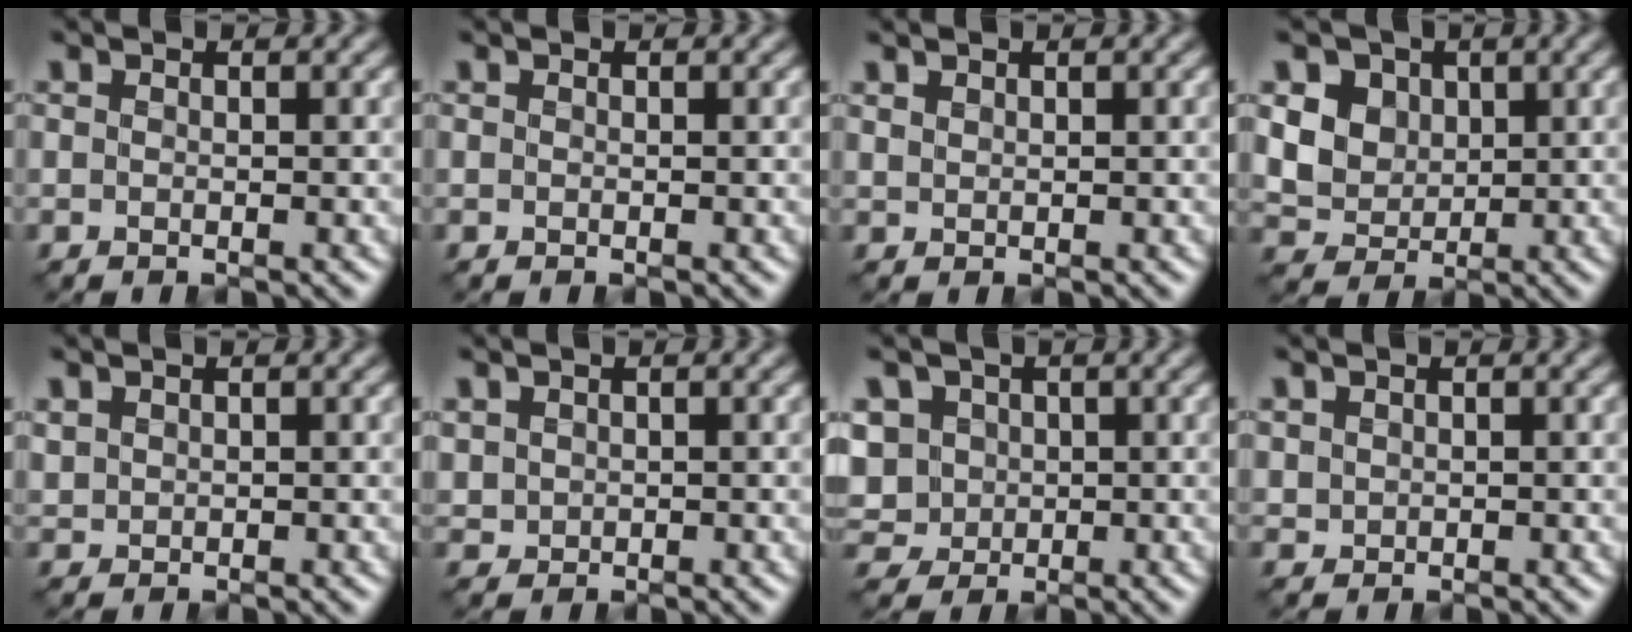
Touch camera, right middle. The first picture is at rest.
{"total": 0.0}
{"total": 0.8, "force": [0.7, 0.2, 0.2], "torque": [-0.008, -0.001, 0.017]}
{"total": 6.5, "force": [2.2, 5.3, 2.9], "torque": [-0.069, 0.010, 0.033]}
{"total": 1.1, "force": [0.8, 0.7, 0.3], "torque": [-0.012, 0.002, 0.020]}
{"total": 1.2, "force": [0.6, 1.1, 0.3], "torque": [-0.012, -0.002, 0.018]}
{"total": 5.8, "force": [1.0, 5.0, 2.7], "torque": [-0.068, 0.021, 0.010]}
{"total": 0.9, "force": [0.6, 0.7, 0.2], "torque": [-0.006, -0.001, 0.017]}